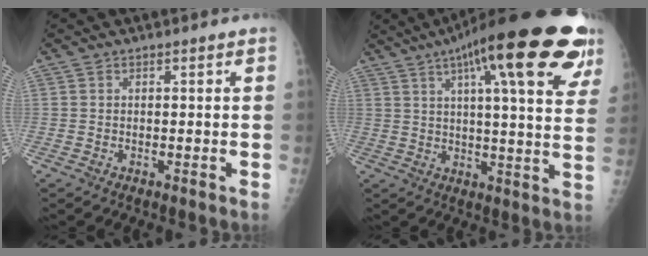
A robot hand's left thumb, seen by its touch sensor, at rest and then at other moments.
{"total": 26.4, "force": [14.3, 6.1, 21.3], "torque": [-0.290, -0.012, 0.188]}